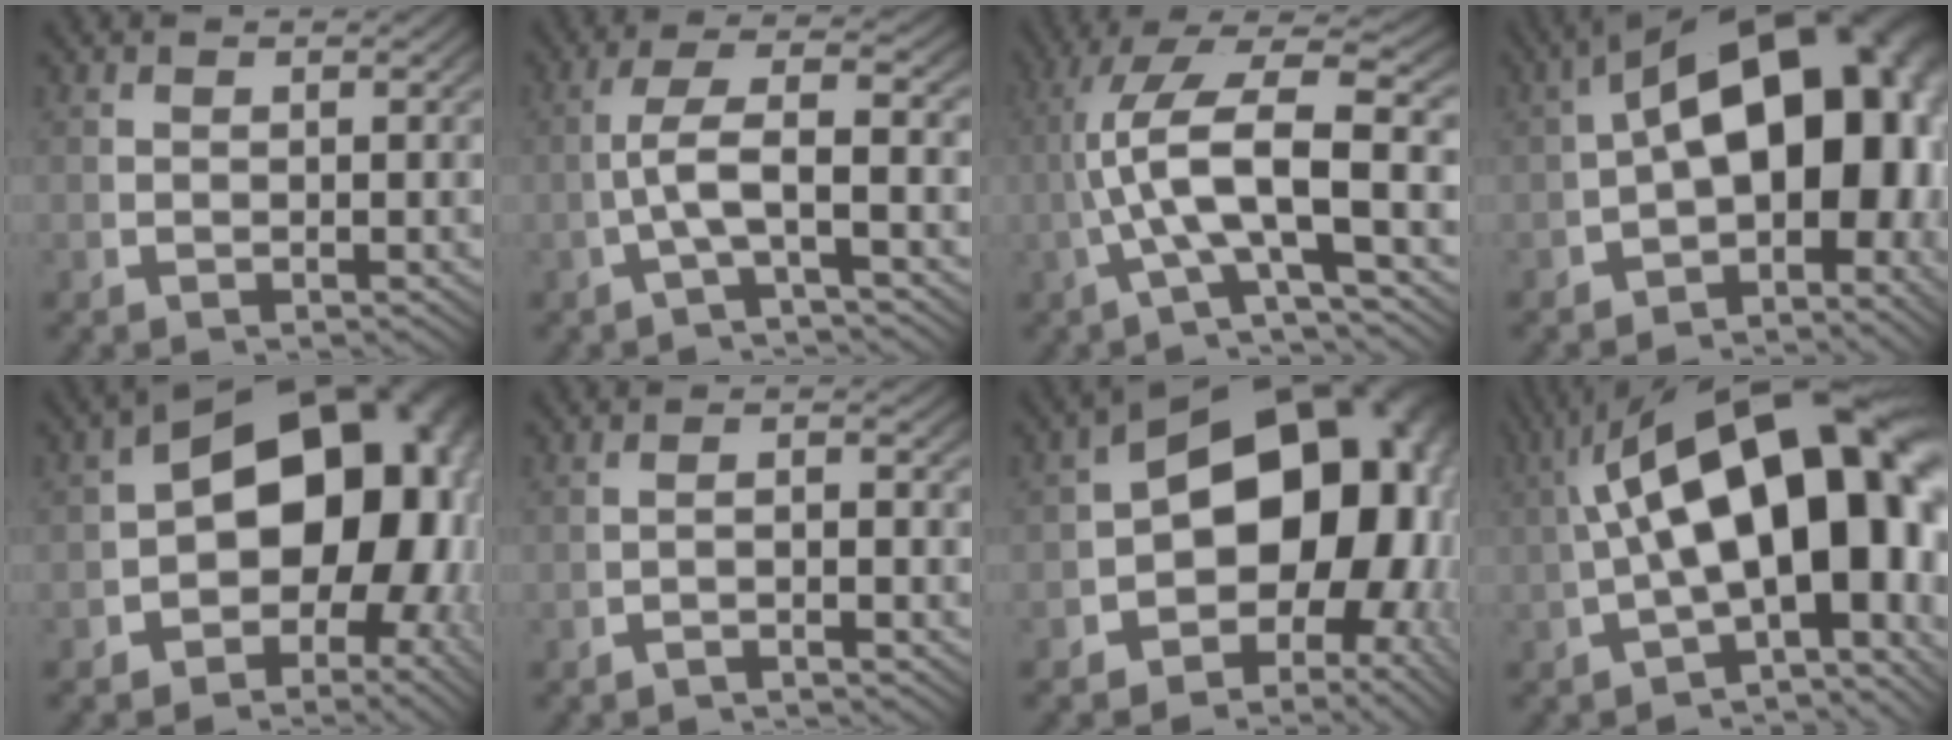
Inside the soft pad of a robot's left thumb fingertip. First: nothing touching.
{"total": 5.4, "force": [-0.6, 1.7, 5.1], "torque": [-0.106, -0.009, -0.006]}
{"total": 9.1, "force": [-0.2, 3.6, 8.4], "torque": [-0.173, -0.018, 0.008]}
{"total": 19.4, "force": [0.1, 11.6, 15.6], "torque": [-0.208, -0.050, 0.017]}
{"total": 18.6, "force": [-0.1, 12.7, 13.6], "torque": [-0.195, -0.044, 0.009]}
{"total": 1.7, "force": [-1.4, 0.1, 0.9], "torque": [-0.020, -0.001, -0.027]}
{"total": 20.8, "force": [-0.2, 14.3, 15.0], "torque": [-0.226, -0.046, 0.006]}
{"total": 22.7, "force": [0.1, 12.2, 19.2], "torque": [-0.300, -0.055, 0.032]}